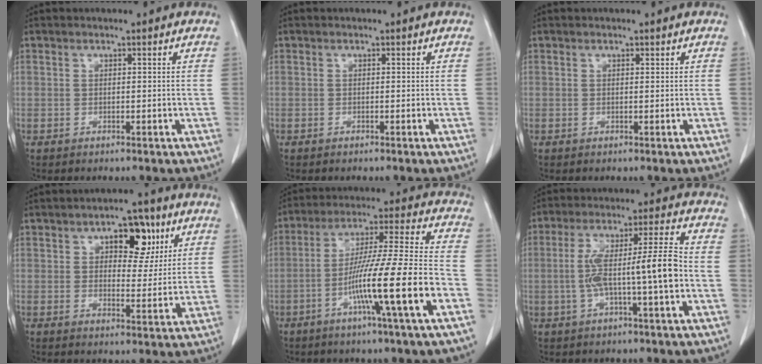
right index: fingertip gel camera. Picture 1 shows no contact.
{"total": 0.0}
{"total": 0.0}
{"total": 7.9, "force": [3.5, 4.1, 5.8], "torque": [-0.071, 0.016, 0.049]}
{"total": 16.1, "force": [-6.2, -1.3, 14.8], "torque": [-0.260, -0.008, -0.109]}
{"total": 11.3, "force": [-1.8, 0.4, 11.1], "torque": [-0.202, 0.022, -0.034]}